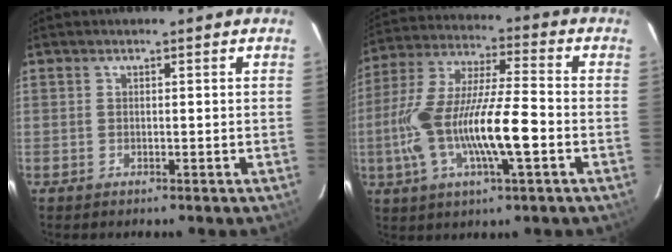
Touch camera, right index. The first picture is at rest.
{"total": 17.8, "force": [-4.5, 3.6, 16.8], "torque": [-0.334, -0.010, -0.083]}